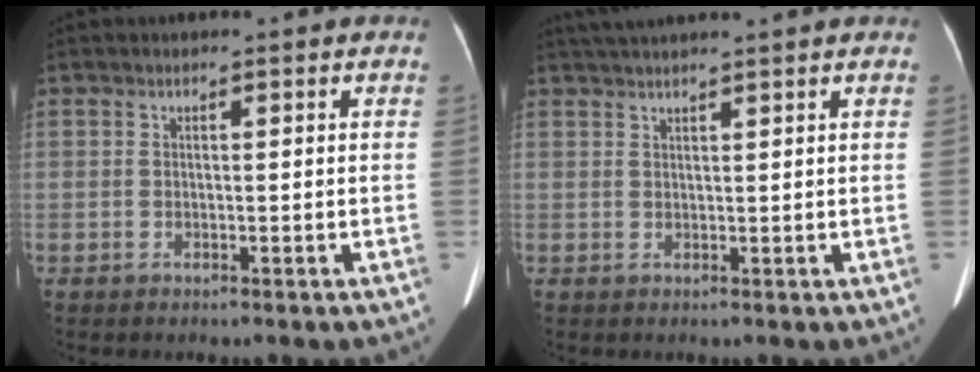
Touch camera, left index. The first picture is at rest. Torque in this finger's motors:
{"motor_torque": [0.69, -0.94, 0.08, 0.12]}